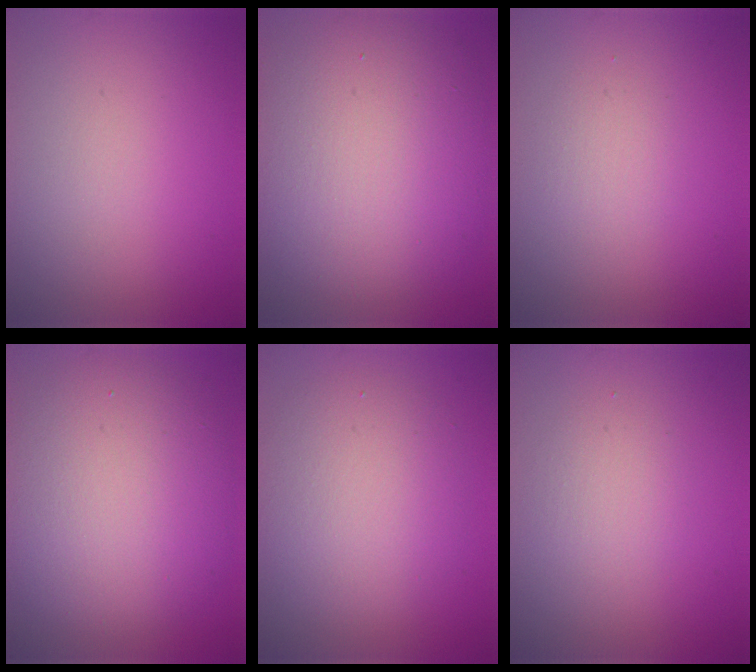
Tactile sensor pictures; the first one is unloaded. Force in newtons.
{"total": 11.9, "press": 11.8, "slide": 0.5}
{"total": 1.4, "press": 1.4, "slide": 0.1}
{"total": 9.4, "press": 9.4, "slide": 0.9}
{"total": 4.8, "press": 4.8, "slide": 0.4}
{"total": 1.8, "press": 1.8, "slide": 0.1}